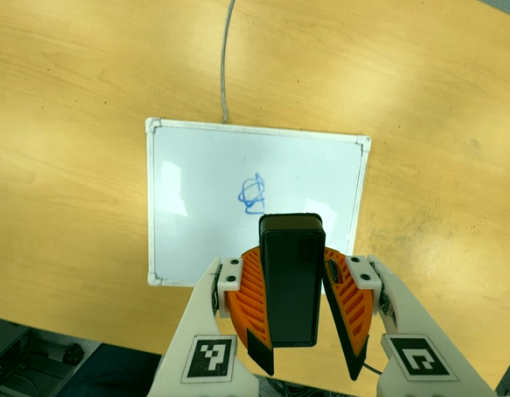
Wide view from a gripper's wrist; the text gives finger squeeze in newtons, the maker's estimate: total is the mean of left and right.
{"total": 8.3, "left": 8.2, "right": 8.5}